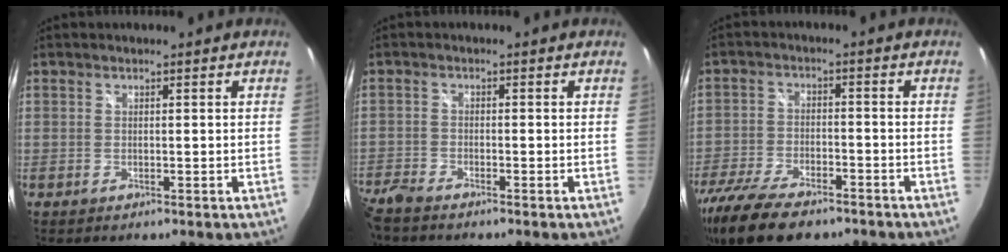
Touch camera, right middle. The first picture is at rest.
{"total": 5.9, "force": [-5.2, 1.2, 2.4], "torque": [-0.074, -0.025, -0.104]}
{"total": 18.0, "force": [-13.5, 6.6, 9.9], "torque": [-0.227, -0.039, -0.233]}